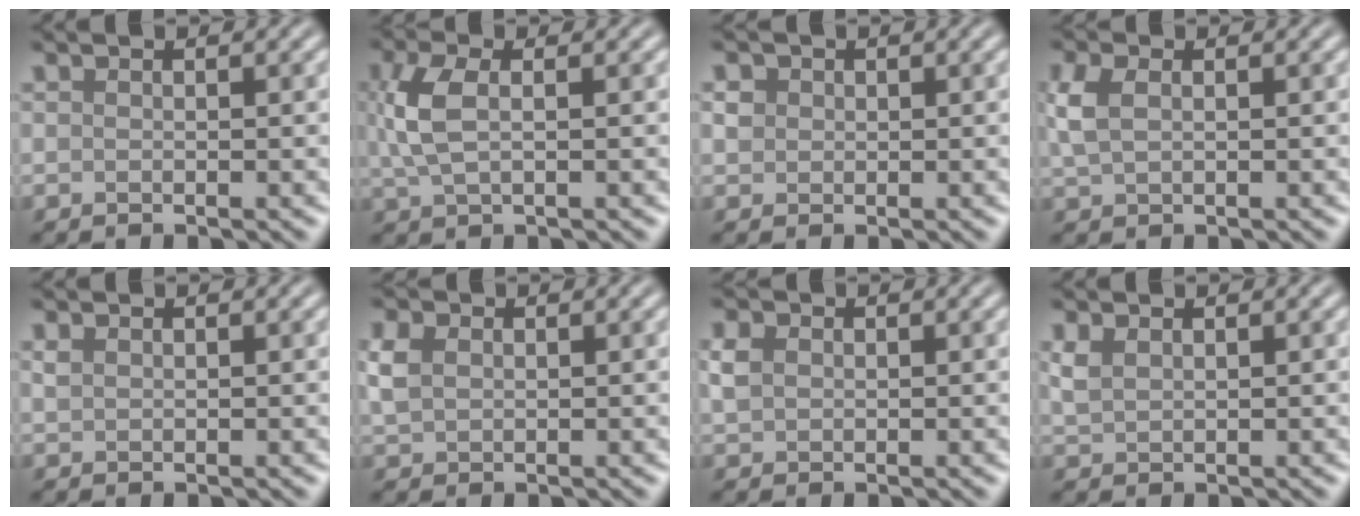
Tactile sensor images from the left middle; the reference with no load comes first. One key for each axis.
{"total": 4.0, "fx": 0.8, "fy": 2.0, "fz": 3.3, "tx": -0.085, "ty": 0.006, "tz": 0.016}
{"total": 1.1, "fx": 0.3, "fy": 1.1, "fz": 0.2, "tx": -0.001, "ty": 0.000, "tz": 0.004}
{"total": 2.8, "fx": 0.8, "fy": 1.8, "fz": 2.1, "tx": -0.057, "ty": 0.006, "tz": 0.015}
{"total": 0.7, "fx": 0.4, "fy": 0.5, "fz": 0.3, "tx": -0.008, "ty": 0.000, "tz": 0.011}
{"total": 2.4, "fx": 0.7, "fy": 1.8, "fz": 1.4, "tx": -0.034, "ty": 0.005, "tz": 0.012}
{"total": 1.9, "fx": 0.5, "fy": 1.5, "fz": 0.9, "tx": -0.021, "ty": 0.004, "tz": 0.007}
{"total": 1.5, "fx": 0.9, "fy": 0.9, "fz": 0.9, "tx": -0.026, "ty": 0.001, "tz": 0.022}